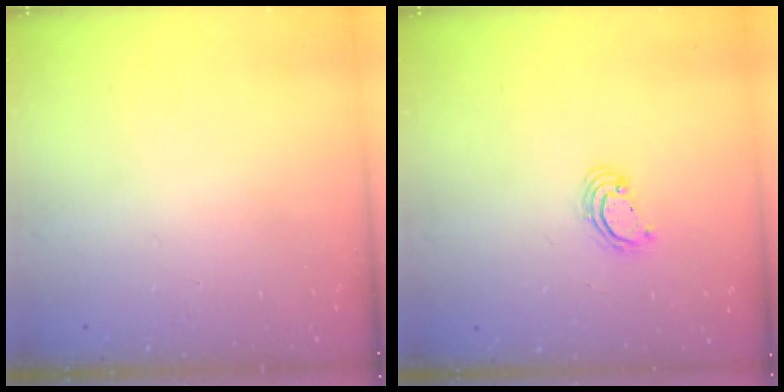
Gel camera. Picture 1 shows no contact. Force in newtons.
{"total": 2.6, "press": 2.6, "slide": 0.1}